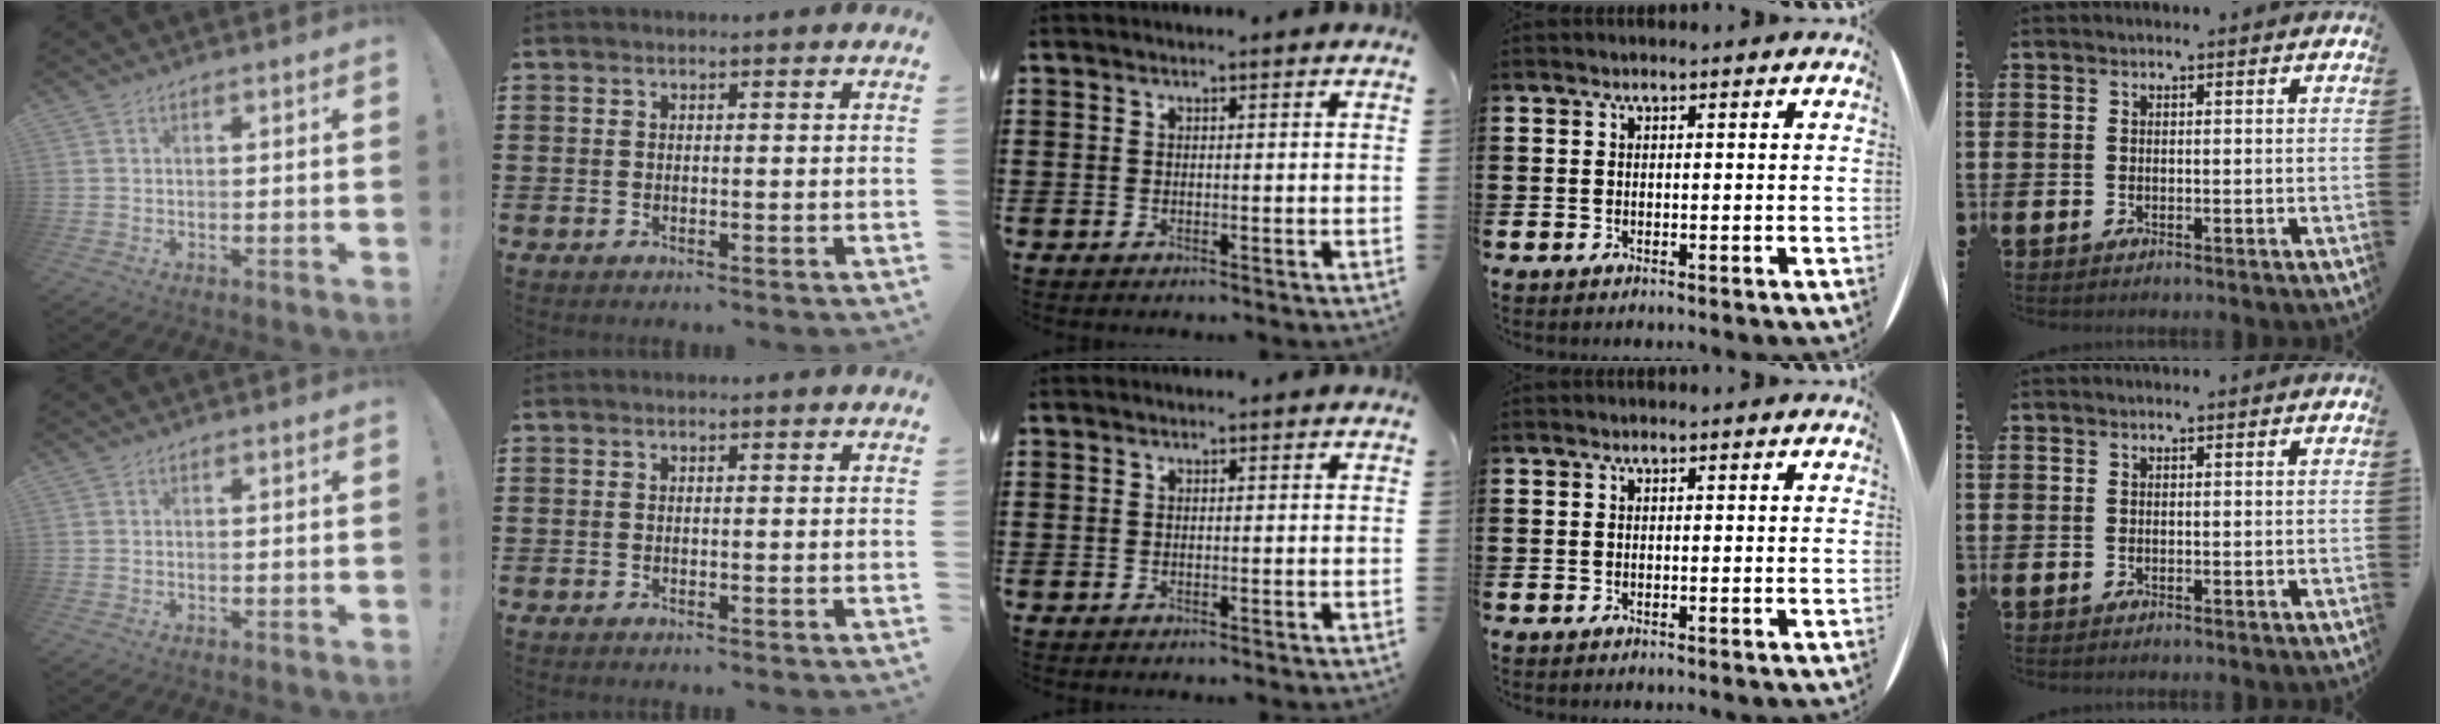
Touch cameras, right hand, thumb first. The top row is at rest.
{}